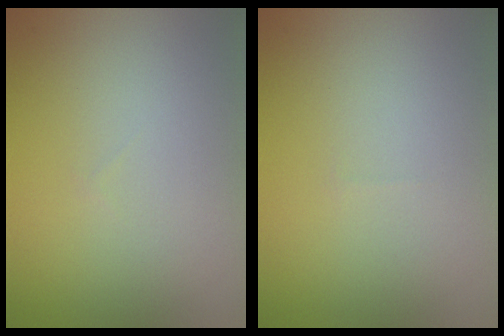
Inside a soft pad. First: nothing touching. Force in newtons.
{"total": 0.0}